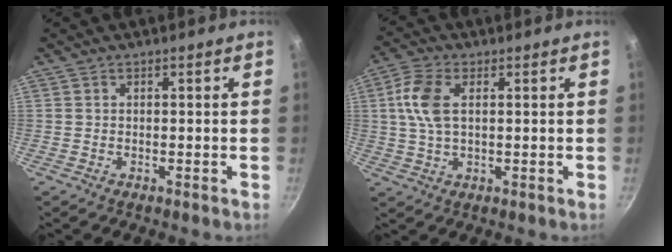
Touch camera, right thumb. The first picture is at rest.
{"total": 7.9, "force": [1.6, 4.3, 6.4], "torque": [-0.134, 0.011, 0.027]}